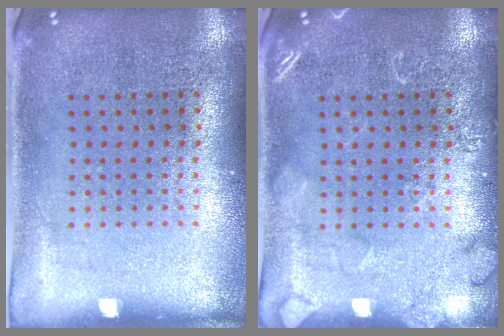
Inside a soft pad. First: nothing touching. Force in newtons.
{"total": 2.0, "press": 2.0, "slide": 0.2}